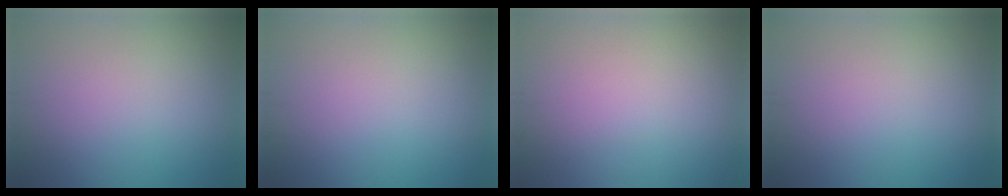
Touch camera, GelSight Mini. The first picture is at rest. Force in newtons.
{"total": 0.0}
{"total": 0.0}
{"total": 0.0}